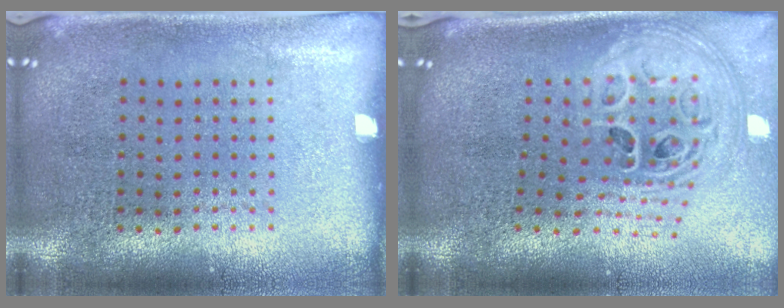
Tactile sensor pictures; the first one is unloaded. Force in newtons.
{"total": 3.0, "press": 2.0, "slide": 2.2}